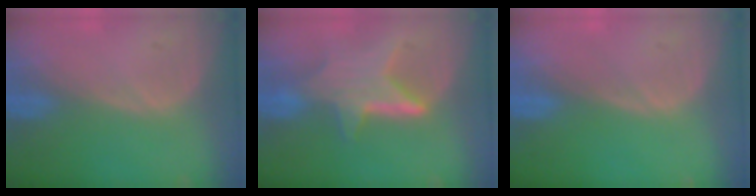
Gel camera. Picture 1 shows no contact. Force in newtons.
{"total": 6.3, "press": 6.3, "slide": 0.5}
{"total": 0.0}